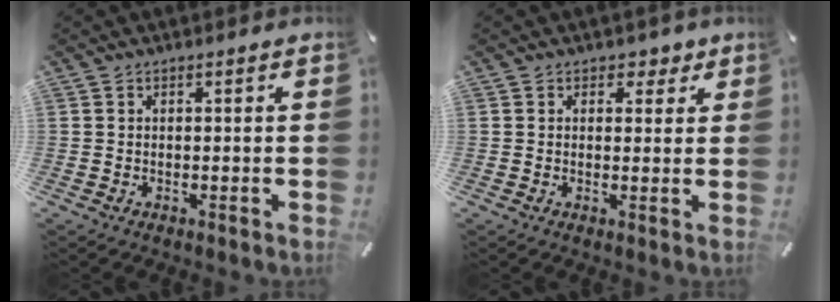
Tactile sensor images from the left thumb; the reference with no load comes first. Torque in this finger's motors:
{"motor_torque": [-0.04, -0.10, 0.08, 0.12, 0.03]}